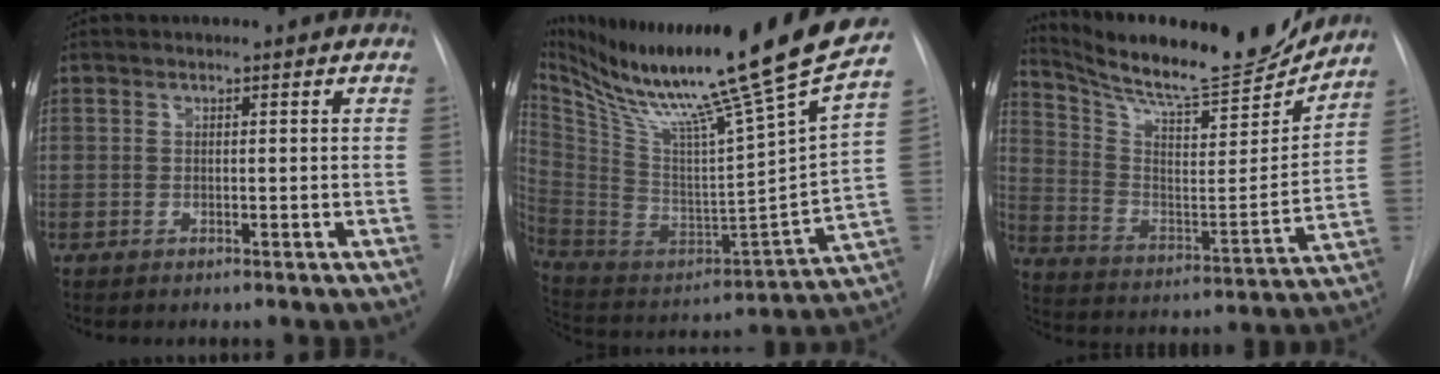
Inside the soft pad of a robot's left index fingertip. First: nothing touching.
{"total": 31.5, "force": [24.3, -1.5, 20.0], "torque": [-0.349, -0.076, 0.380]}
{"total": 21.8, "force": [20.0, 2.1, 8.4], "torque": [-0.148, -0.048, 0.306]}